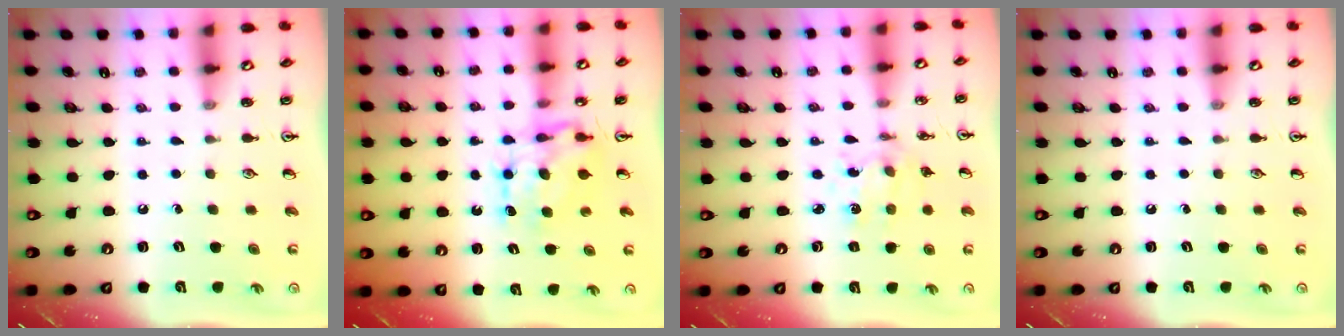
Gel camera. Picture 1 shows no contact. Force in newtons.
{"total": 7.7, "press": 7.7, "slide": 0.5}
{"total": 2.4, "press": 2.4, "slide": 0.5}
{"total": 0.0}